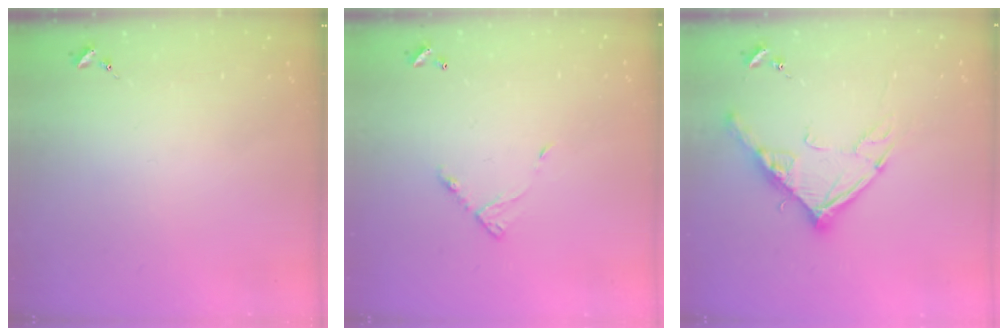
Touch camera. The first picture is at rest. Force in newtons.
{"total": 7.3, "press": 7.3, "slide": 0.6}
{"total": 14.5, "press": 14.4, "slide": 1.4}